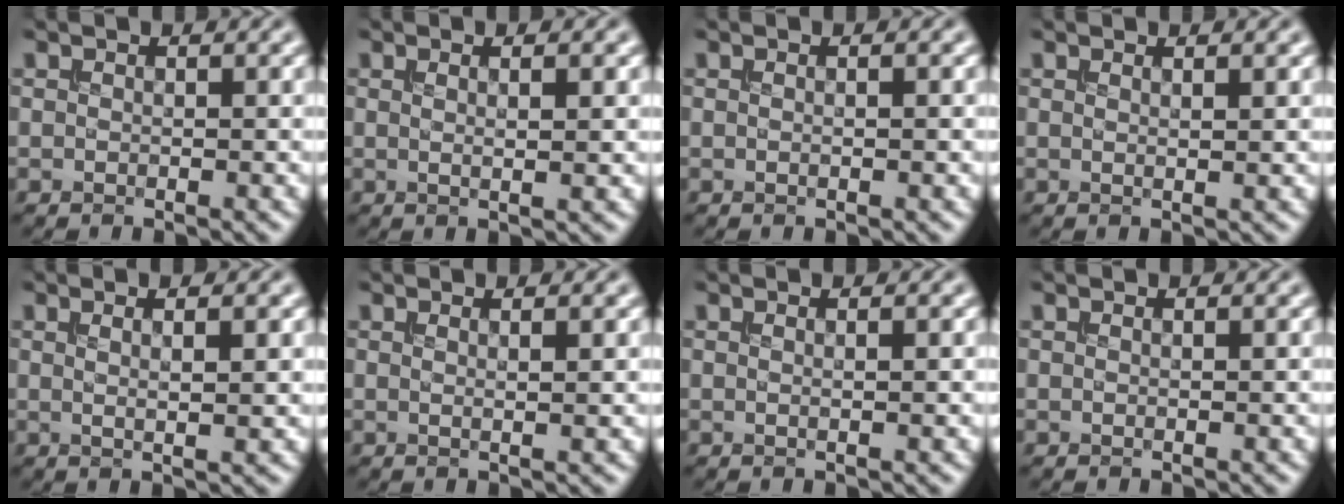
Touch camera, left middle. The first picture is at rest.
{"total": 3.0, "force": [0.9, 0.9, 2.7], "torque": [-0.028, 0.003, -0.003]}
{"total": 1.4, "force": [0.3, 0.6, 1.2], "torque": [-0.009, -0.002, -0.009]}
{"total": 1.4, "force": [0.7, 0.5, 1.1], "torque": [-0.008, 0.003, 0.002]}
{"total": 3.2, "force": [1.1, 0.9, 2.9], "torque": [-0.031, 0.001, 0.004]}
{"total": 2.1, "force": [0.7, 0.7, 1.8], "torque": [-0.021, 0.005, -0.005]}
{"total": 1.7, "force": [0.5, 0.7, 1.5], "torque": [-0.015, 0.001, -0.009]}
{"total": 0.6, "force": [0.2, 0.3, 0.5], "torque": [-0.003, 0.002, -0.003]}